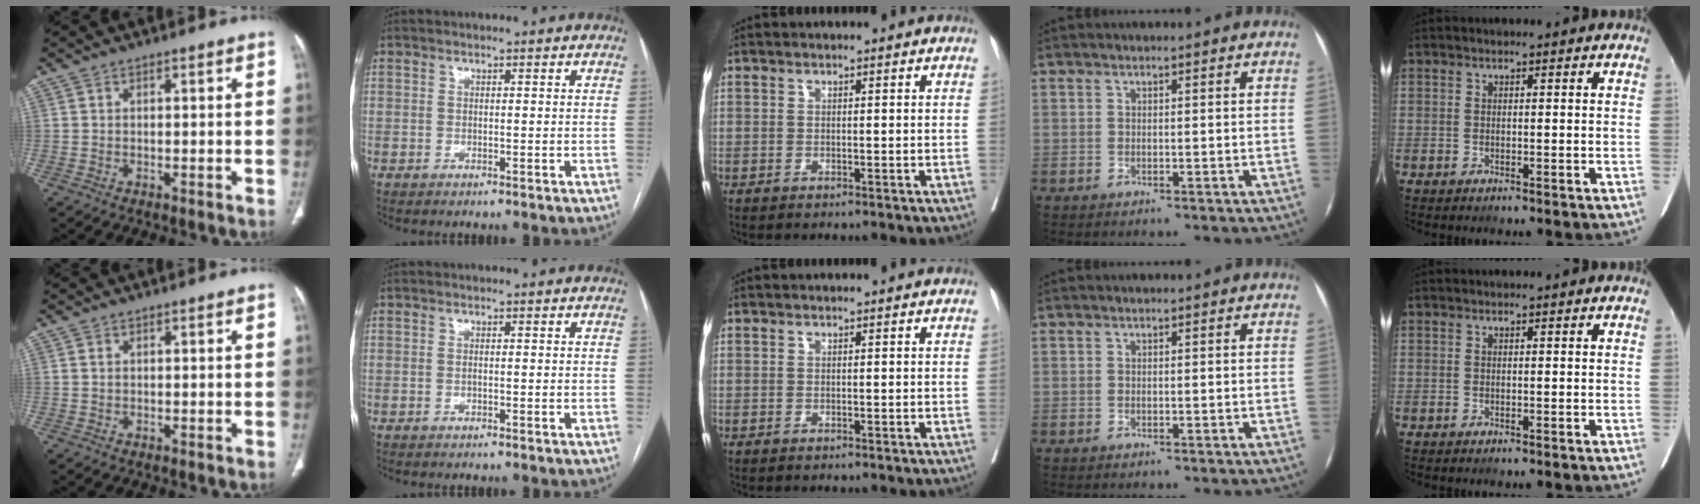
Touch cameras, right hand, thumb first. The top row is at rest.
{"thumb": {"total": 0.6, "force": [0.2, 0.4, 0.4], "torque": [-0.008, 0.002, 0.004]}, "index": {"total": 0.8, "force": [-0.1, 0.2, 0.8], "torque": [-0.016, -0.001, 0.001]}}